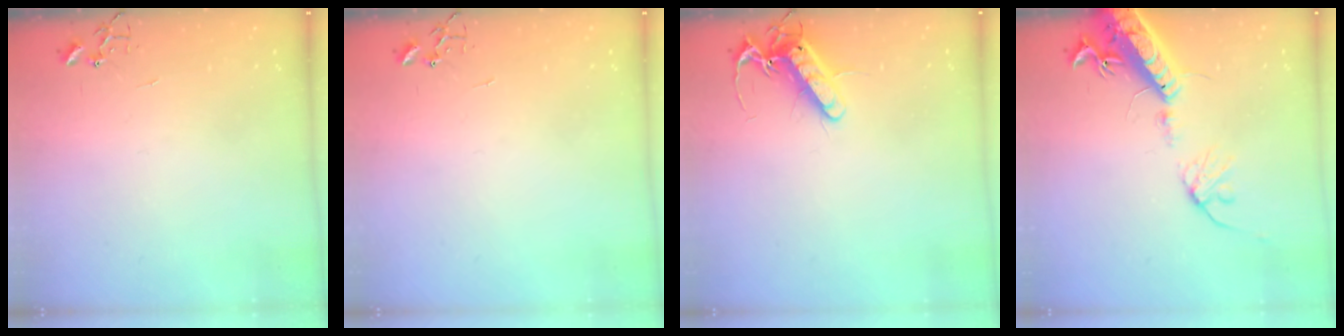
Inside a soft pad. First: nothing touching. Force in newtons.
{"total": 0.0}
{"total": 13.9, "press": 13.8, "slide": 1.7}
{"total": 16.6, "press": 16.2, "slide": 3.8}